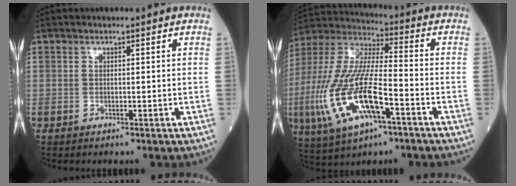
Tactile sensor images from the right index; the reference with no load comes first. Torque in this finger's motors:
{"motor_torque": [1.85, -0.29, 1.06, 0.17]}